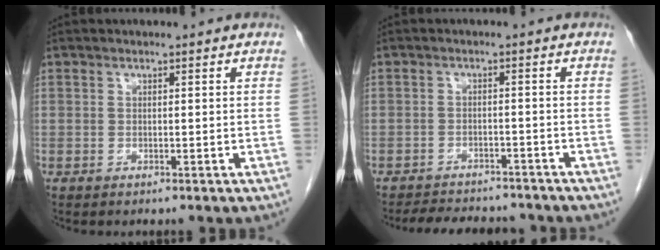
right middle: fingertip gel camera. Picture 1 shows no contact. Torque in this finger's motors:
{"motor_torque": [0.58, -0.55, 0.00, 0.01]}